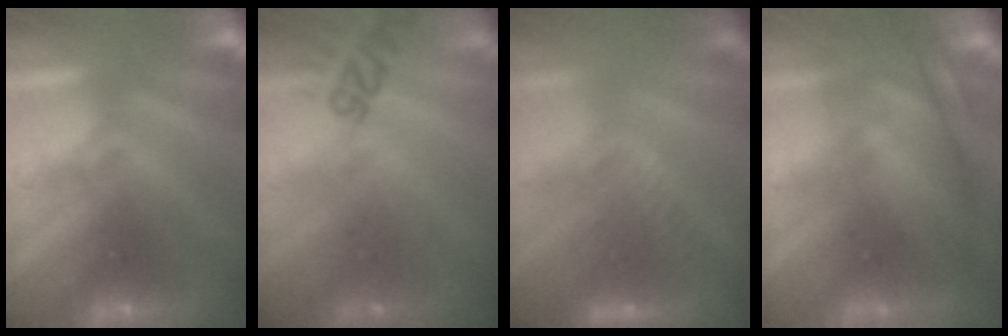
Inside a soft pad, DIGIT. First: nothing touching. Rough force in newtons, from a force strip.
{"total": 2.4}
{"total": 3.7}
{"total": 7.3}